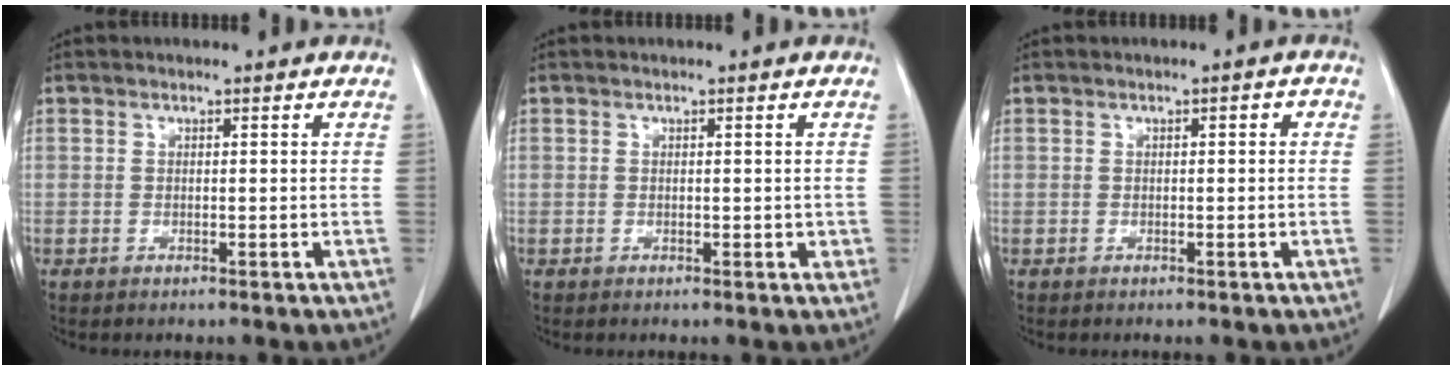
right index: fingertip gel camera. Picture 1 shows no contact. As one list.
[{"total": 1.2, "force": [0.0, 0.8, 0.8], "torque": [-0.007, 0.001, 0.002]}, {"total": 1.1, "force": [0.1, 0.4, 1.0], "torque": [-0.012, 0.004, 0.000]}]